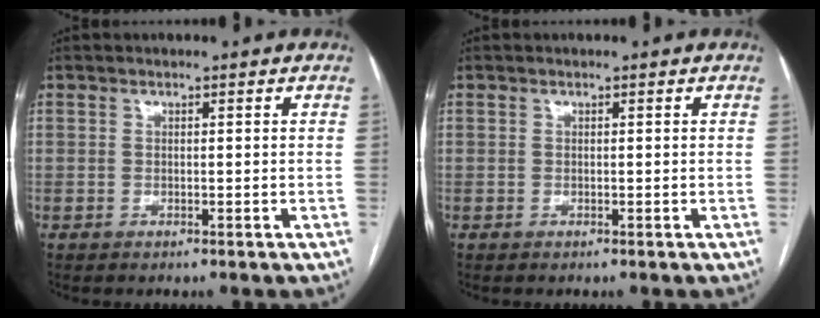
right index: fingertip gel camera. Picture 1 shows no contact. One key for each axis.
{"total": 0.0}